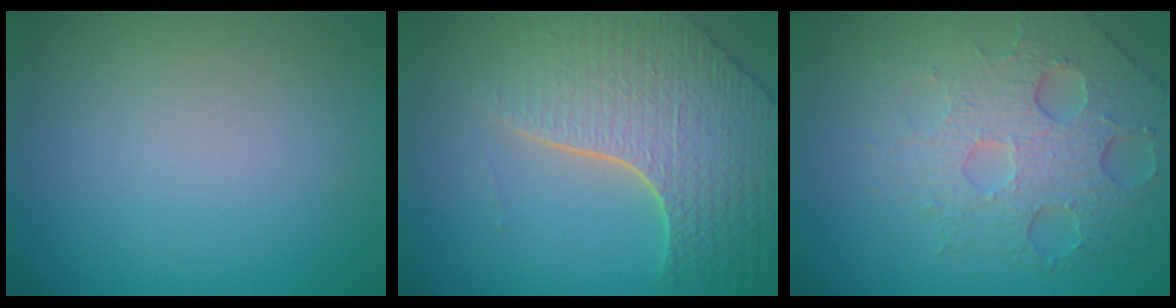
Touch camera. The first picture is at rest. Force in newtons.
{"total": 7.7, "press": 5.6, "slide": 5.3}
{"total": 6.6, "press": 4.8, "slide": 4.5}